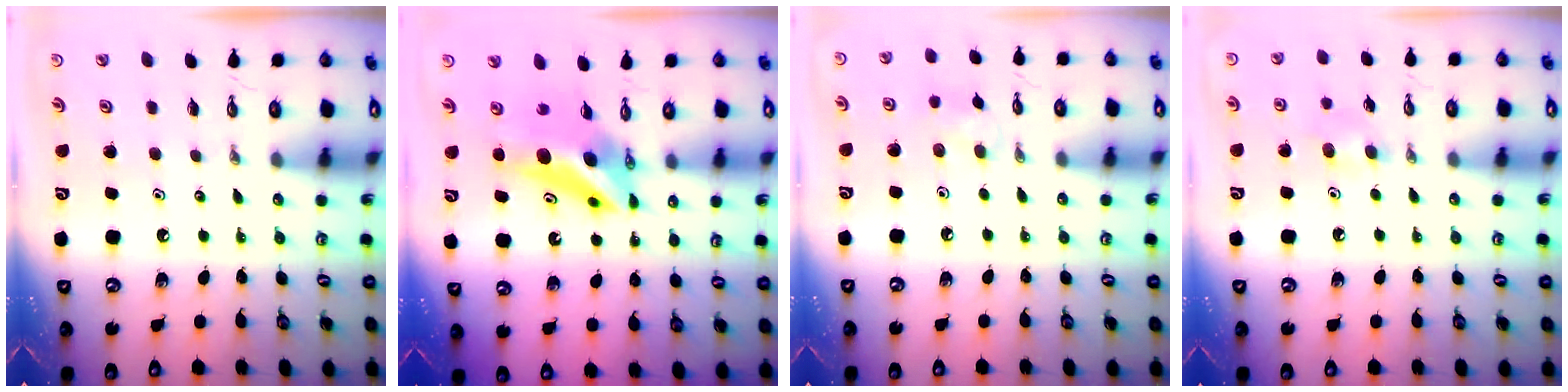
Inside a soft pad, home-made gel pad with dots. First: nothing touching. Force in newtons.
{"total": 8.4, "press": 8.4, "slide": 0.6}
{"total": 8.3, "press": 8.0, "slide": 2.2}
{"total": 5.8, "press": 5.6, "slide": 1.5}